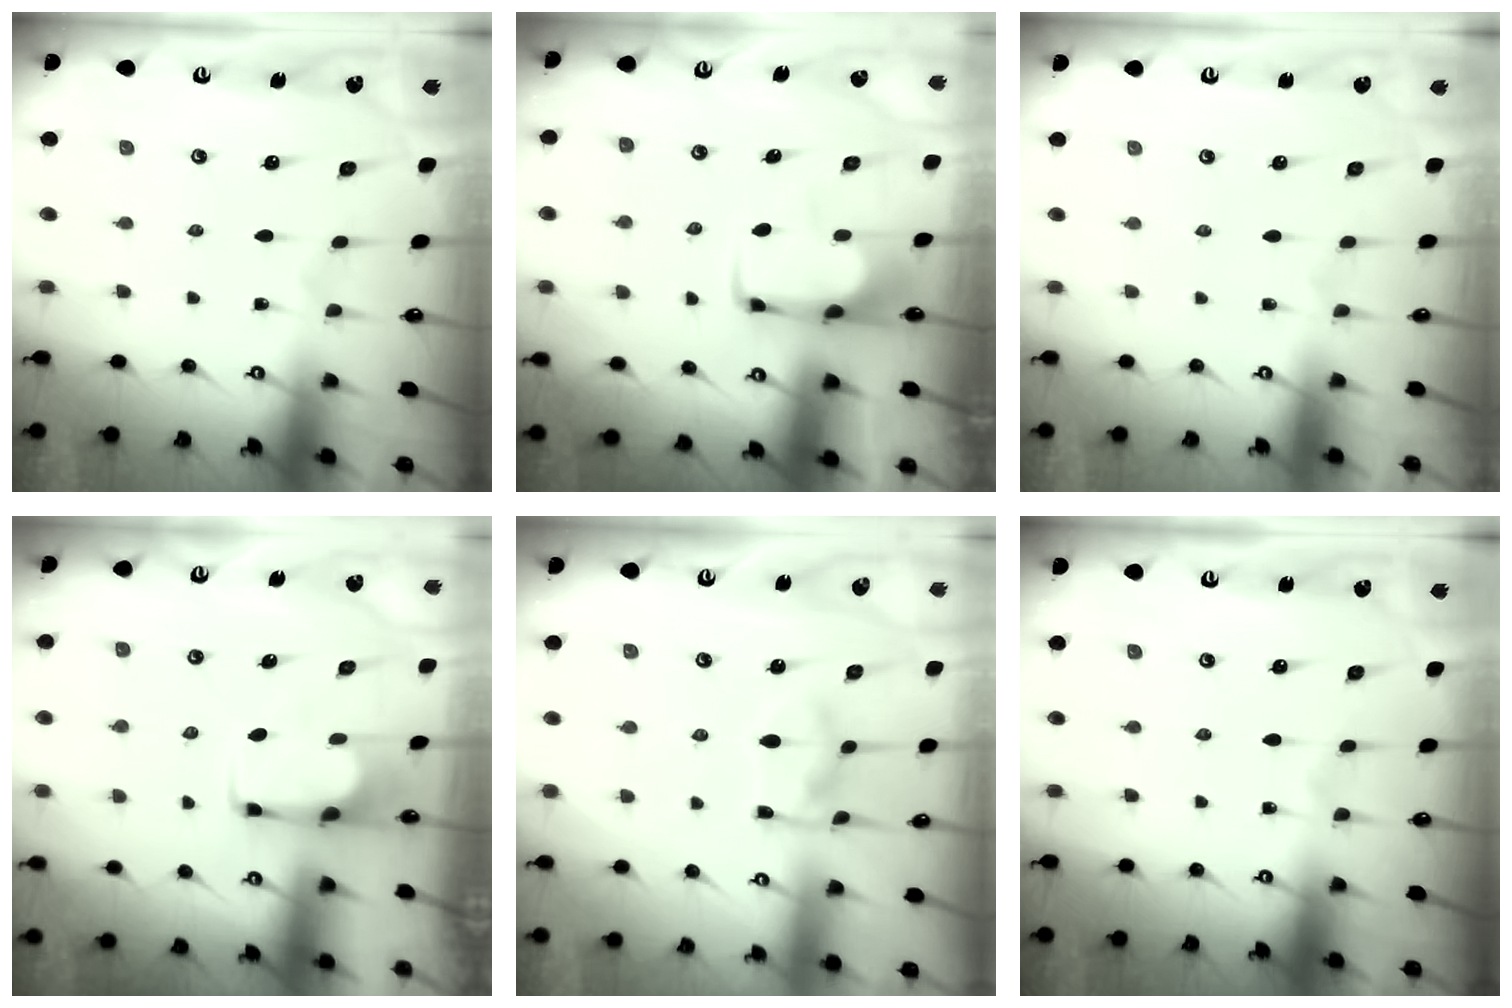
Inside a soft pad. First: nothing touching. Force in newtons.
{"total": 1.8, "press": 1.7, "slide": 0.5}
{"total": 1.5, "press": 1.4, "slide": 0.7}
{"total": 2.8, "press": 2.8, "slide": 0.5}
{"total": 10.1, "press": 10.0, "slide": 1.2}
{"total": 0.0}